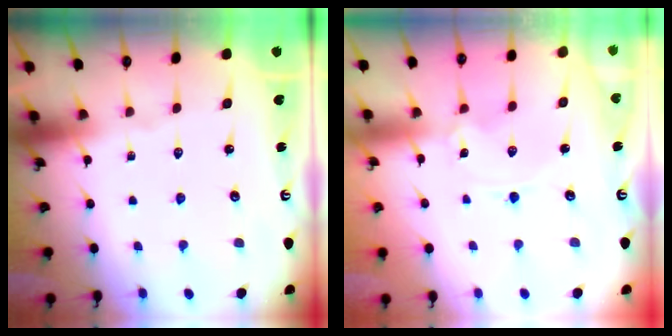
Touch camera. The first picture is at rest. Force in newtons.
{"total": 0.8, "press": 0.8, "slide": 0.2}